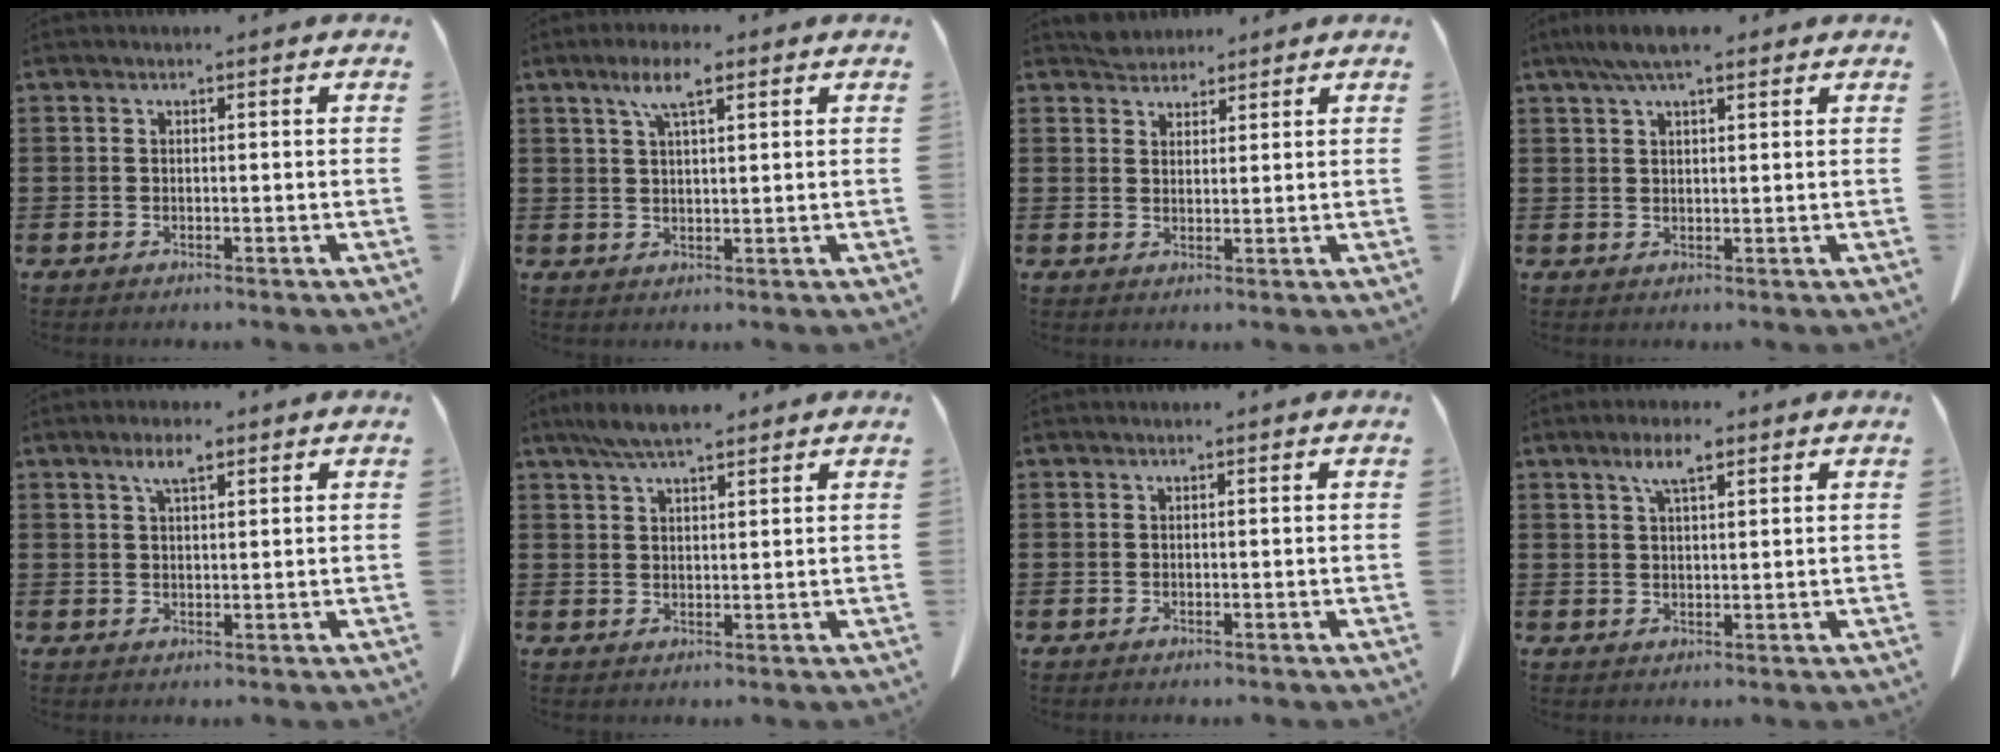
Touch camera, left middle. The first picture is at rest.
{"total": 5.5, "force": [3.1, 1.3, 4.3], "torque": [-0.093, 0.007, 0.054]}
{"total": 2.9, "force": [2.7, 0.9, 0.1], "torque": [-0.003, -0.004, 0.053]}
{"total": 4.8, "force": [3.2, 1.1, 3.4], "torque": [-0.072, 0.000, 0.059]}
{"total": 3.5, "force": [2.1, 0.9, 2.7], "torque": [-0.058, 0.004, 0.036]}
{"total": 5.0, "force": [4.0, 0.9, 2.9], "torque": [-0.066, -0.003, 0.075]}
{"total": 0.0}
{"total": 4.4, "force": [2.5, 1.2, 3.4], "torque": [-0.074, 0.005, 0.044]}